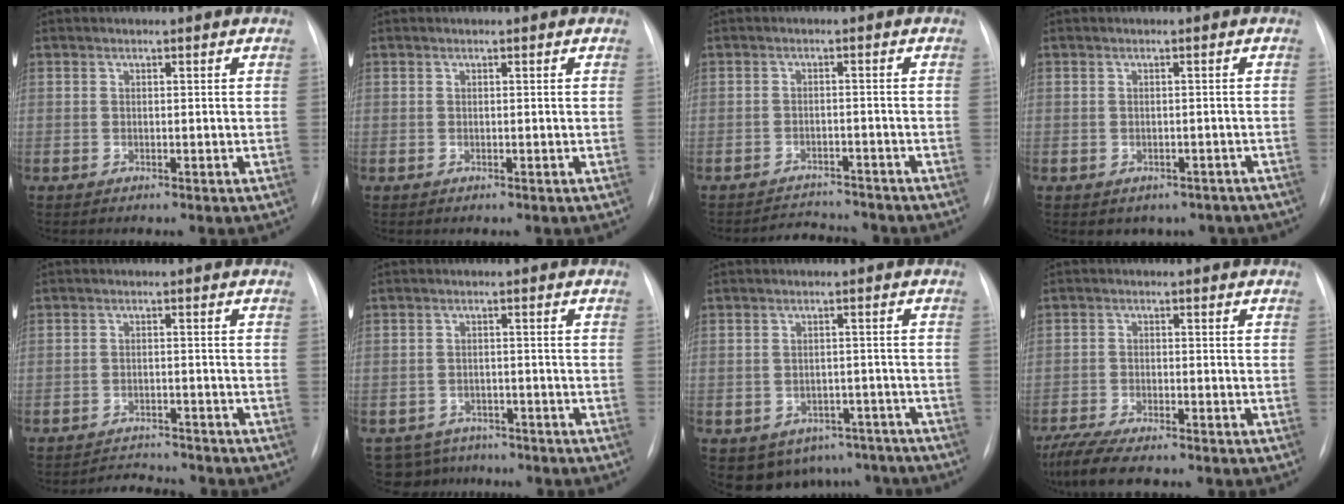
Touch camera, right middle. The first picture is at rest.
{"total": 0.0}
{"total": 4.7, "force": [-4.6, 0.5, -0.2], "torque": [0.001, 0.005, -0.071]}
{"total": 6.0, "force": [-4.7, 3.6, 1.4], "torque": [-0.002, 0.018, -0.048]}
{"total": 4.3, "force": [-4.3, 0.3, -0.2], "torque": [-0.001, 0.000, -0.067]}
{"total": 5.8, "force": [-5.1, 2.7, -0.5], "torque": [0.012, 0.011, -0.069]}
{"total": 9.1, "force": [-6.6, 6.0, 1.7], "torque": [-0.010, 0.016, -0.074]}
{"total": 8.5, "force": [-7.0, 1.5, 4.6], "torque": [-0.084, -0.022, -0.118]}